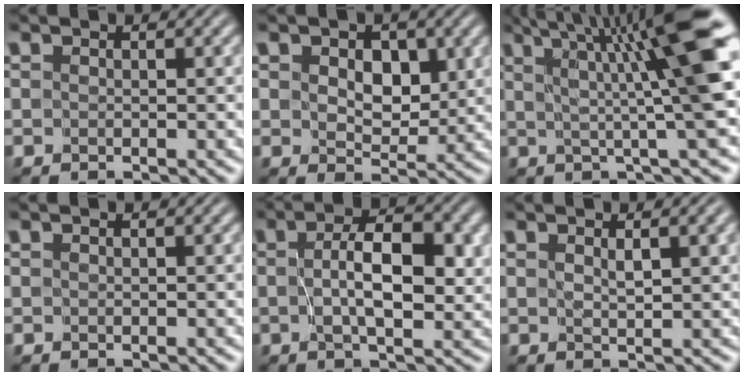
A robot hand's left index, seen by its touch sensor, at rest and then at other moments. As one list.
[{"total": 3.6, "force": [1.0, 2.4, 2.5], "torque": [-0.043, -0.005, 0.009]}, {"total": 10.8, "force": [3.2, 1.1, 10.3], "torque": [-0.121, 0.019, 0.043]}, {"total": 0.0}, {"total": 5.8, "force": [0.3, 2.2, 5.4], "torque": [-0.088, 0.002, 0.004]}, {"total": 1.6, "force": [0.9, 0.0, 1.4], "torque": [-0.020, -0.001, 0.018]}]